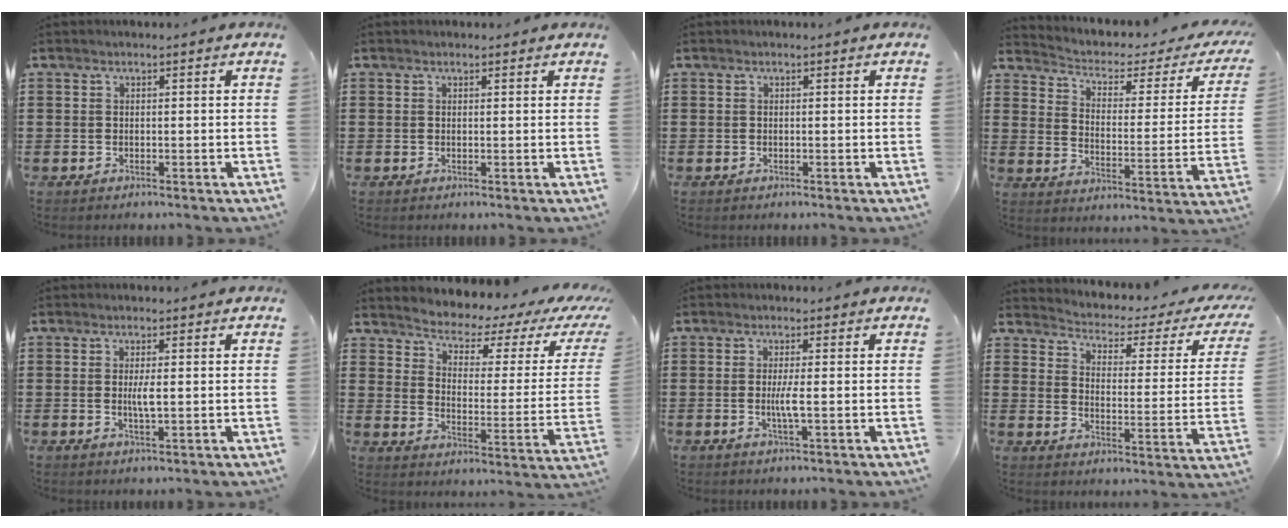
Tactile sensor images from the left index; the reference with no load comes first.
{"total": 0.8, "force": [0.5, 0.5, 0.1], "torque": [-0.003, 0.004, 0.010]}
{"total": 0.0}
{"total": 2.3, "force": [1.3, 1.1, 1.6], "torque": [-0.046, -0.019, 0.010]}
{"total": 2.6, "force": [0.2, 0.4, 2.6], "torque": [-0.050, -0.002, 0.003]}
{"total": 2.9, "force": [2.5, 1.2, 0.9], "torque": [-0.039, -0.029, 0.034]}
{"total": 3.1, "force": [-0.2, 0.0, 3.1], "torque": [-0.063, -0.008, -0.008]}
{"total": 1.9, "force": [1.5, 0.7, 1.0], "torque": [-0.035, -0.023, 0.014]}